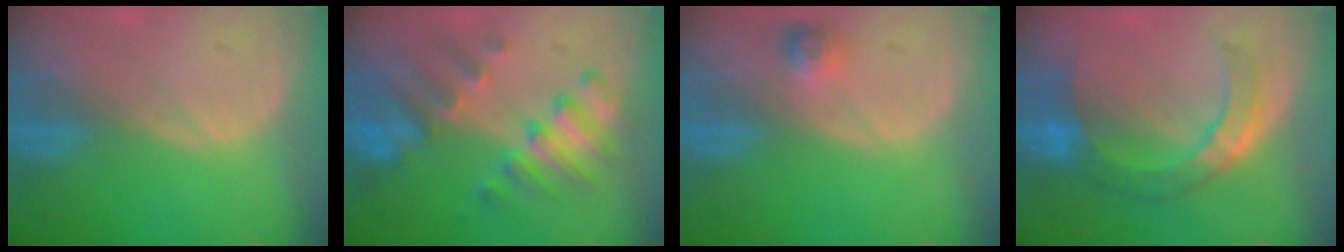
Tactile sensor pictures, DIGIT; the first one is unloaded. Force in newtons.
{"total": 8.0, "press": 7.8, "slide": 1.3}
{"total": 2.3, "press": 2.2, "slide": 0.7}
{"total": 7.4, "press": 7.2, "slide": 1.9}